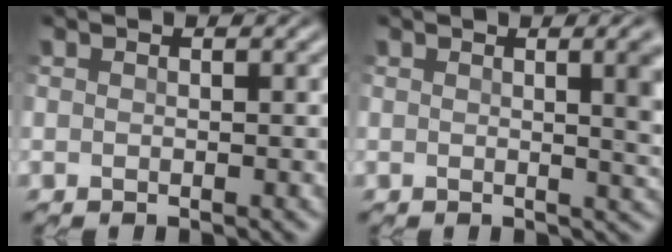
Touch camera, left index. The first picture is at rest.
{"total": 3.5, "force": [0.6, 1.3, 3.2], "torque": [-0.047, -0.003, 0.015]}